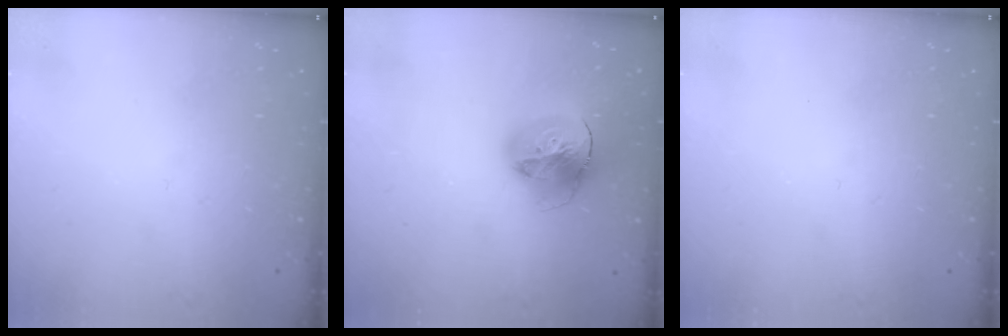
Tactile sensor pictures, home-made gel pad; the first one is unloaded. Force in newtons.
{"total": 18.2, "press": 18.1, "slide": 2.0}
{"total": 0.0}